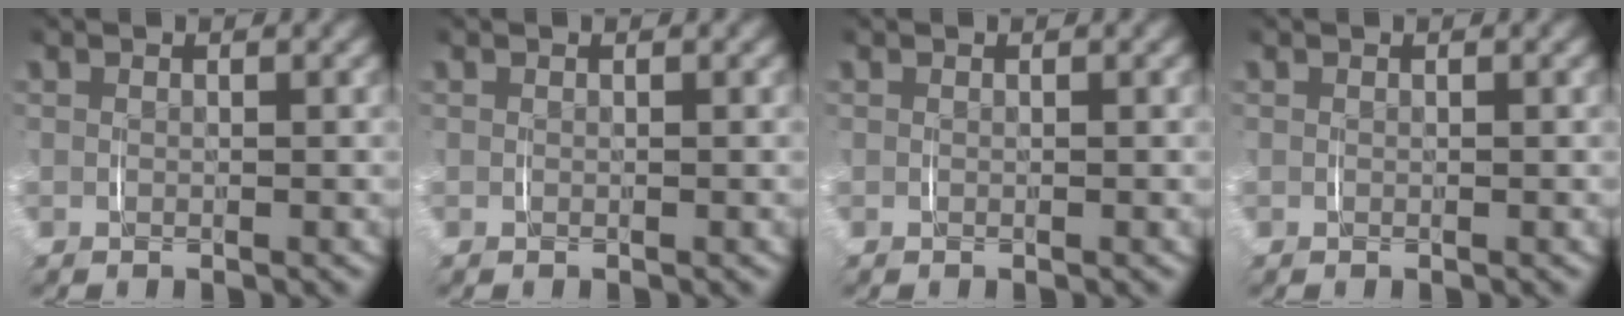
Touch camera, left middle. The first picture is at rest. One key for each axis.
{"total": 0.0}
{"total": 0.0}
{"total": 0.0}